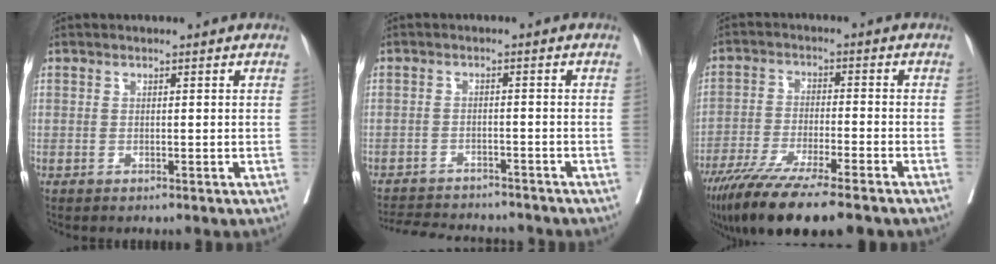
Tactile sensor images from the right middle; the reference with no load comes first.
{"total": 11.3, "force": [-10.6, 2.3, 3.2], "torque": [-0.063, 0.000, -0.144]}
{"total": 14.6, "force": [-11.0, 1.2, 9.5], "torque": [-0.173, -0.044, -0.181]}